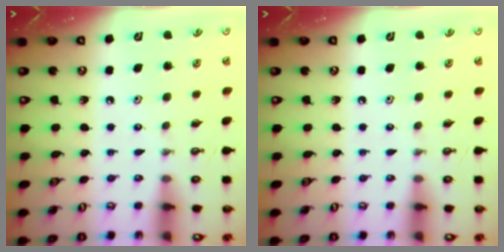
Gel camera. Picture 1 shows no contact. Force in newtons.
{"total": 0.0}